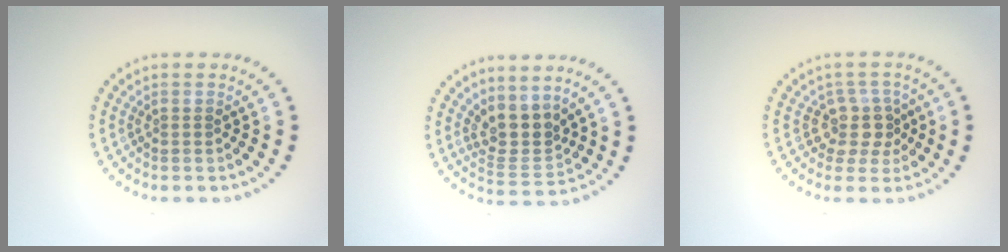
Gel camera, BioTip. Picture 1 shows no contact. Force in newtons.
{"total": 3.3, "press": 2.5, "slide": 2.2}
{"total": 2.7, "press": 2.1, "slide": 1.7}